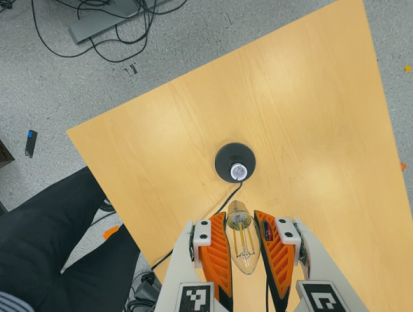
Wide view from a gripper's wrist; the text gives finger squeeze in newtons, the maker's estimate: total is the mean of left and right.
{"total": 23.2, "left": 24.8, "right": 21.5}